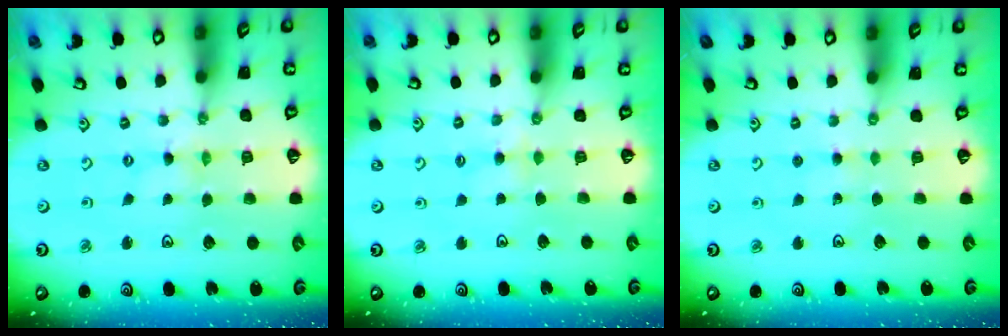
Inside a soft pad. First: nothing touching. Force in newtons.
{"total": 2.7, "press": 2.6, "slide": 0.5}
{"total": 2.5, "press": 2.5, "slide": 0.4}